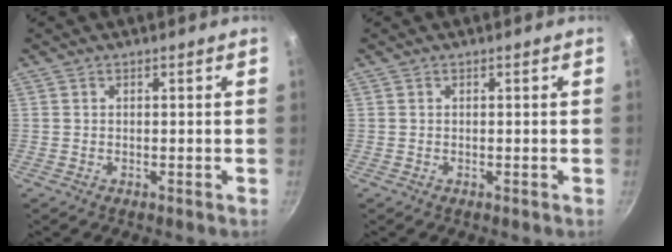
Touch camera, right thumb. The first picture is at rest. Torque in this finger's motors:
{"motor_torque": [0.00, 0.00, 0.02, -0.01, 0.00]}